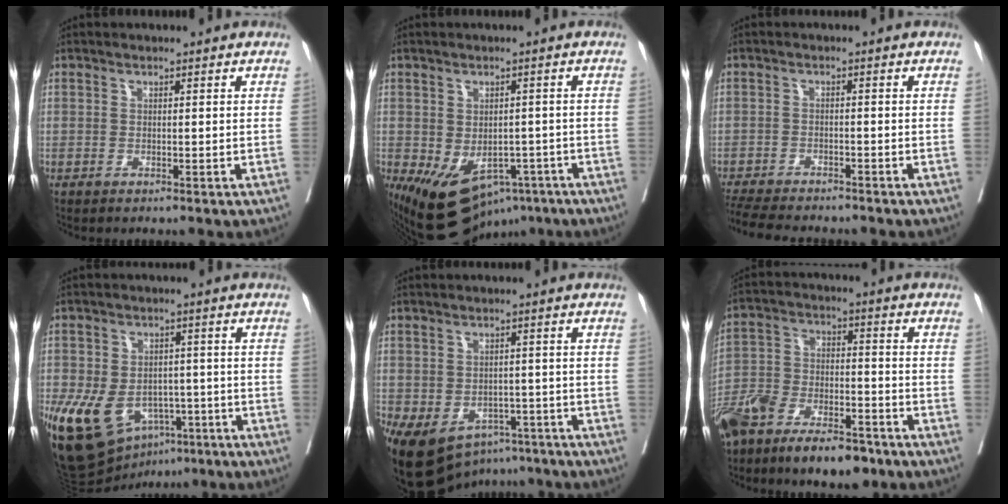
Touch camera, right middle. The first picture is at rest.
{"total": 11.7, "force": [-6.3, 7.4, 6.4], "torque": [-0.108, 0.005, -0.082]}
{"total": 10.6, "force": [-9.5, 1.9, 4.2], "torque": [-0.073, -0.015, -0.144]}
{"total": 15.6, "force": [-6.6, 10.6, 9.3], "torque": [-0.197, -0.002, -0.091]}
{"total": 12.1, "force": [-7.5, 8.0, 5.1], "torque": [-0.098, 0.015, -0.107]}
{"total": 13.7, "force": [-10.2, 4.8, 7.8], "torque": [-0.147, -0.002, -0.184]}